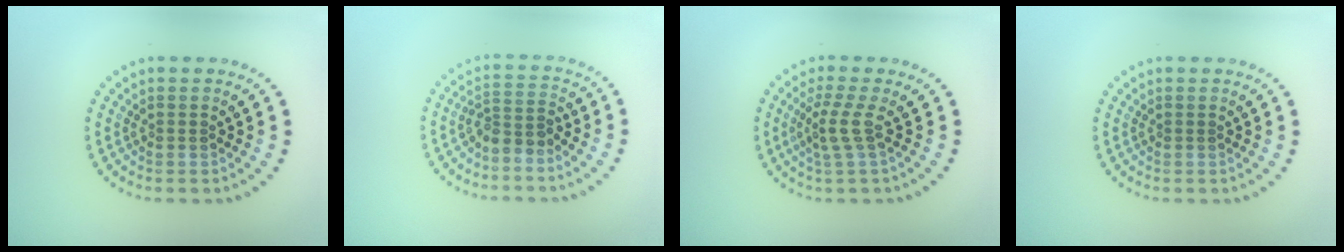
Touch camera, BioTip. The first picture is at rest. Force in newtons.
{"total": 2.3, "press": 1.7, "slide": 1.5}
{"total": 2.3, "press": 1.6, "slide": 1.6}
{"total": 0.0}